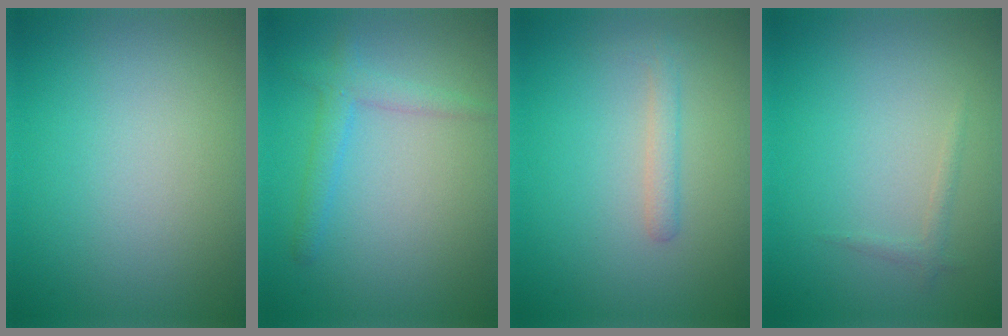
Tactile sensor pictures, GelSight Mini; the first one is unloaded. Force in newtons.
{"total": 2.2, "press": 2.2, "slide": 0.0}
{"total": 1.4, "press": 1.4, "slide": 0.0}
{"total": 0.7, "press": 0.7, "slide": 0.1}